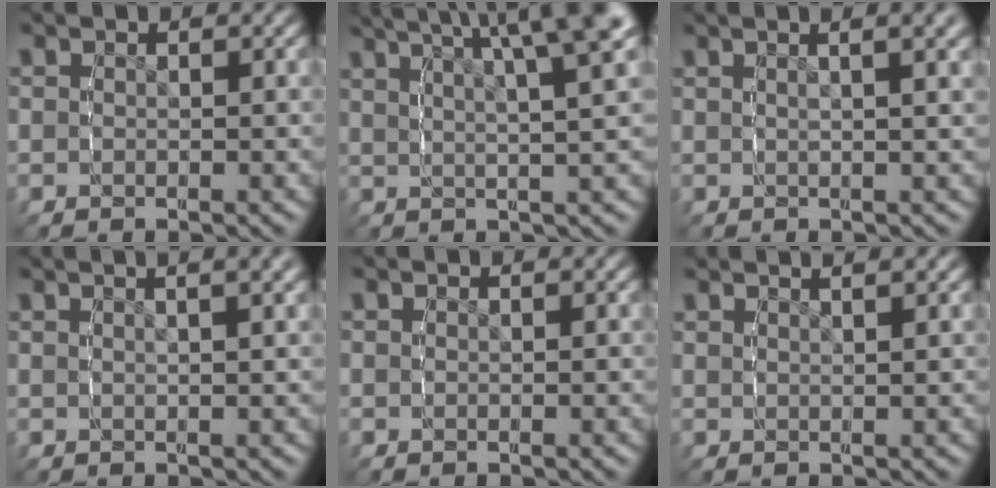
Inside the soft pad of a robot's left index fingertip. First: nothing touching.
{"total": 9.2, "force": [5.6, 2.5, 6.9], "torque": [-0.074, 0.025, 0.075]}
{"total": 4.0, "force": [2.2, 0.4, 3.3], "torque": [-0.032, 0.020, 0.029]}
{"total": 3.2, "force": [2.0, 0.0, 2.5], "torque": [-0.022, 0.017, 0.027]}
{"total": 0.0}
{"total": 1.9, "force": [1.6, -0.8, 0.5], "torque": [-0.003, 0.004, 0.028]}